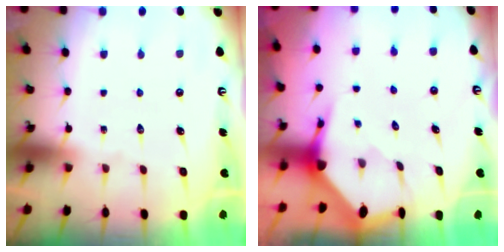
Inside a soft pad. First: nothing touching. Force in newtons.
{"total": 3.6, "press": 3.5, "slide": 0.5}